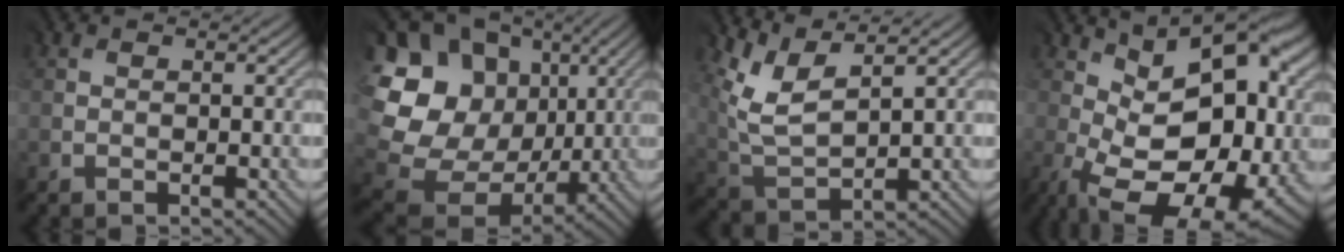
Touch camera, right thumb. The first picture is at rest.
{"total": 19.6, "force": [4.1, 16.9, 9.1], "torque": [-0.264, 0.007, 0.103]}
{"total": 5.9, "force": [4.1, 1.8, 3.7], "torque": [-0.100, -0.001, 0.095]}
{"total": 17.6, "force": [0.3, 10.0, 14.5], "torque": [-0.223, -0.015, 0.032]}